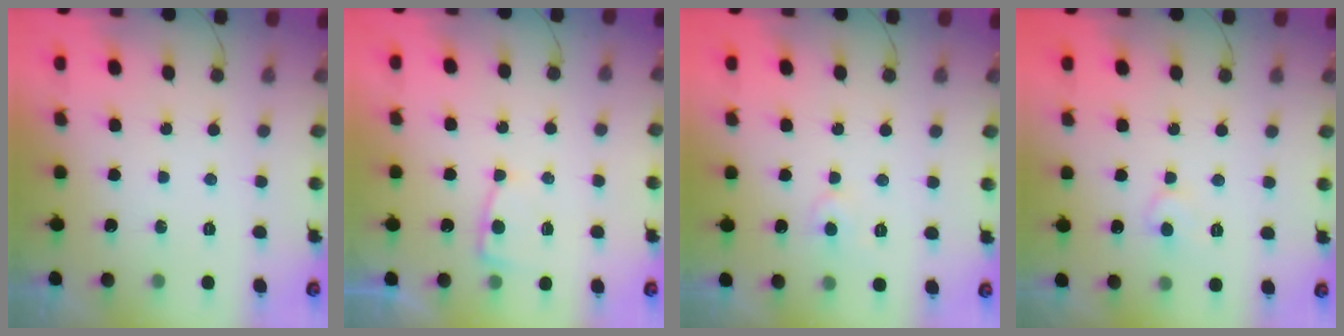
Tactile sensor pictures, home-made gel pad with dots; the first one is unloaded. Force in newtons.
{"total": 6.7, "press": 6.7, "slide": 0.6}
{"total": 4.1, "press": 4.1, "slide": 0.6}
{"total": 5.8, "press": 5.8, "slide": 0.5}